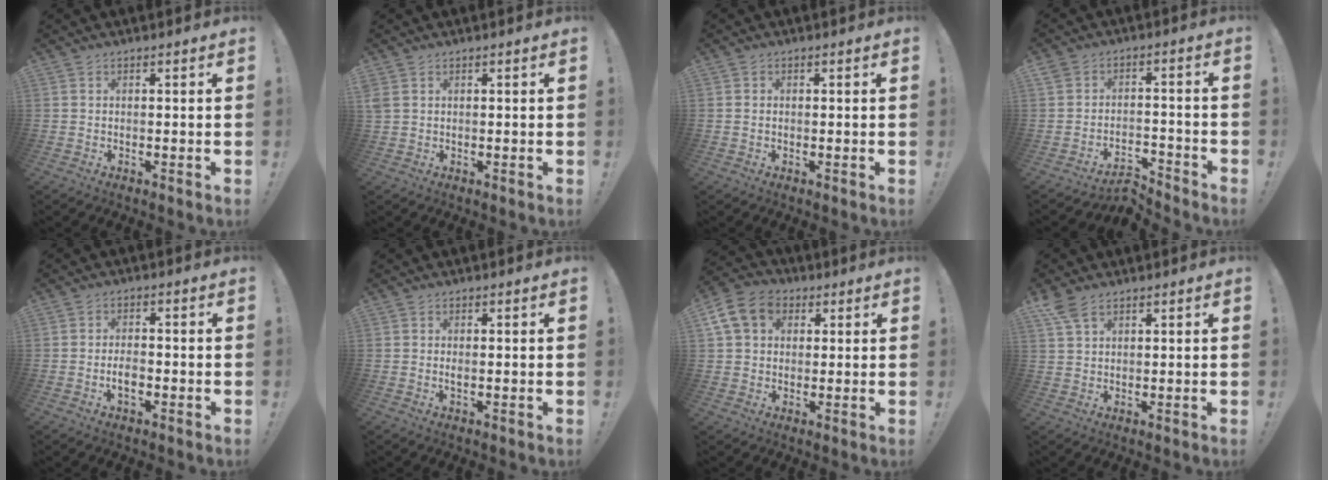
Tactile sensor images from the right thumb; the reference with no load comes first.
{"total": 2.0, "force": [0.8, 1.2, 1.4], "torque": [-0.030, 0.004, 0.017]}
{"total": 0.5, "force": [0.0, 0.5, 0.2], "torque": [0.003, -0.001, -0.001]}
{"total": 6.0, "force": [-5.1, 2.4, 2.1], "torque": [-0.024, 0.021, -0.090]}
{"total": 3.9, "force": [-1.5, 1.9, 3.1], "torque": [-0.049, 0.003, -0.027]}
{"total": 0.9, "force": [0.1, 0.3, 0.8], "torque": [-0.010, -0.002, 0.001]}
{"total": 12.5, "force": [4.3, 9.7, 6.6], "torque": [-0.108, -0.003, 0.088]}
{"total": 5.5, "force": [3.6, 2.6, 3.3], "torque": [-0.053, -0.016, 0.070]}